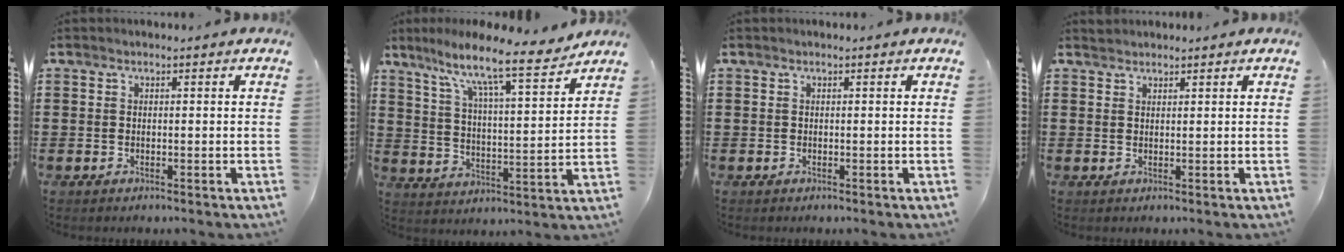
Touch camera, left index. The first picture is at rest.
{"total": 10.0, "force": [7.9, 0.7, 6.0], "torque": [-0.130, -0.052, 0.124]}
{"total": 0.0}
{"total": 1.1, "force": [1.0, 0.2, 0.0], "torque": [-0.003, 0.000, 0.021]}